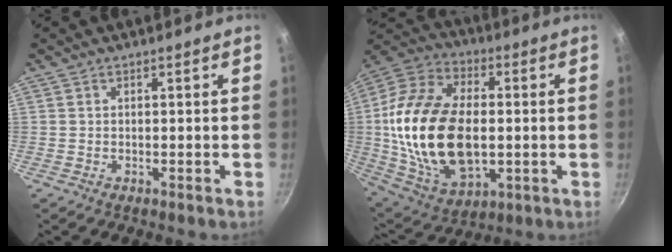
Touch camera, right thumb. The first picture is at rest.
{"total": 25.9, "force": [-0.5, 15.7, 20.7], "torque": [-0.393, 0.011, -0.005]}